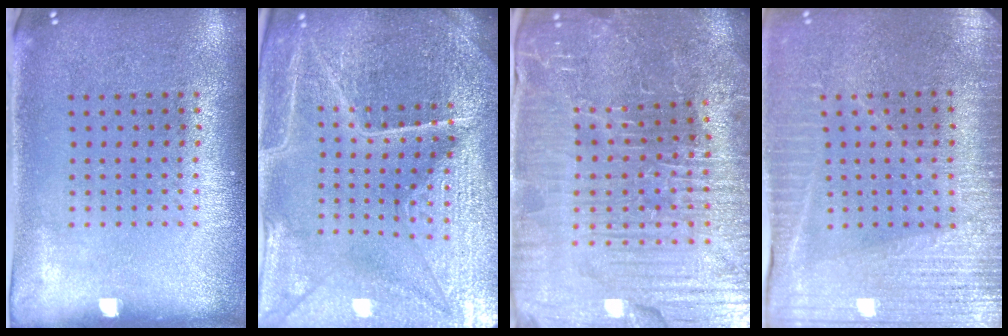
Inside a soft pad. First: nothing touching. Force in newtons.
{"total": 5.6, "press": 5.2, "slide": 2.2}
{"total": 5.5, "press": 5.3, "slide": 1.5}
{"total": 3.5, "press": 3.3, "slide": 1.3}